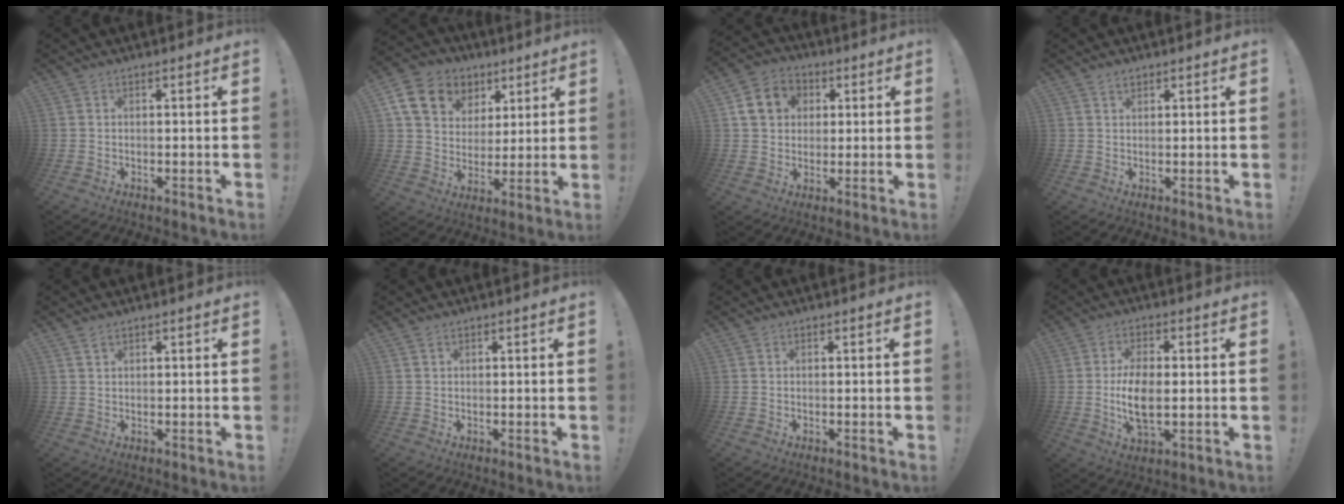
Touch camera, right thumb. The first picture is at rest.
{"total": 15.2, "force": [7.3, 11.6, 6.5], "torque": [-0.097, -0.032, 0.150]}
{"total": 10.7, "force": [2.8, 9.2, 4.6], "torque": [-0.070, 0.005, 0.062]}
{"total": 1.8, "force": [1.2, 1.0, 0.8], "torque": [-0.015, -0.002, 0.023]}
{"total": 1.9, "force": [1.4, 1.0, 0.8], "torque": [-0.009, -0.006, 0.025]}
{"total": 0.8, "force": [0.6, 0.5, 0.2], "torque": [0.003, -0.003, 0.010]}
{"total": 0.0}
{"total": 10.1, "force": [-0.3, 5.2, 8.7], "torque": [-0.165, -0.008, -0.007]}